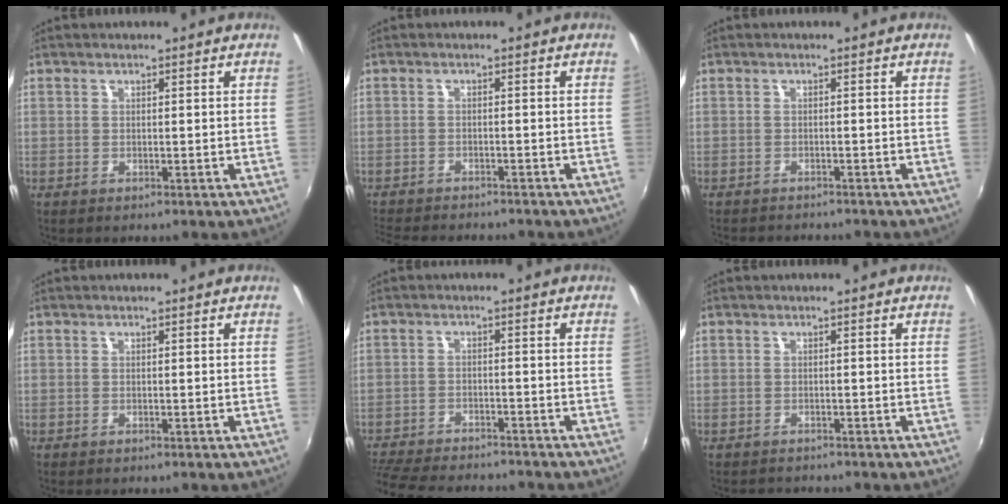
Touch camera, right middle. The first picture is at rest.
{"total": 8.5, "force": [-7.8, 1.6, 3.0], "torque": [-0.078, -0.016, -0.121]}
{"total": 4.1, "force": [-3.8, 0.7, 1.2], "torque": [-0.033, -0.012, -0.057]}
{"total": 0.0}
{"total": 14.7, "force": [-13.0, 3.3, 6.0], "torque": [-0.143, -0.019, -0.204]}
{"total": 1.6, "force": [-1.5, 0.6, -0.1], "torque": [-0.005, -0.001, -0.024]}